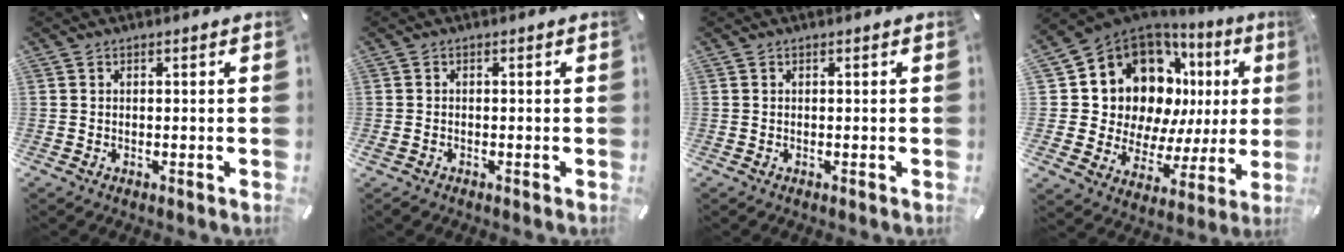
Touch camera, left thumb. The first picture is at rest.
{"total": 0.8, "force": [-0.4, 0.5, 0.5], "torque": [-0.009, 0.000, -0.008]}
{"total": 0.0}
{"total": 17.3, "force": [8.9, 12.3, 8.4], "torque": [-0.136, -0.084, 0.177]}